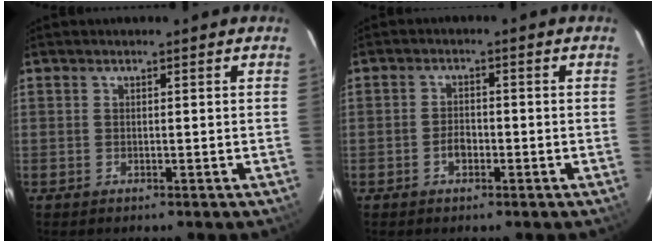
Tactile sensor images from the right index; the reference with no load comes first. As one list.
[{"total": 2.4, "force": [-1.1, 1.5, 1.5], "torque": [-0.030, 0.005, -0.021]}]